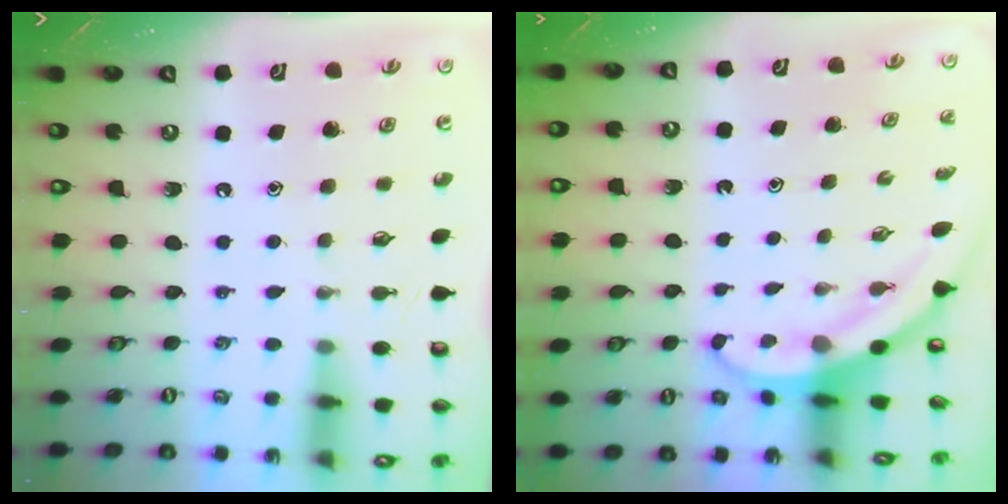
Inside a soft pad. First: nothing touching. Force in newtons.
{"total": 3.1, "press": 3.1, "slide": 0.1}